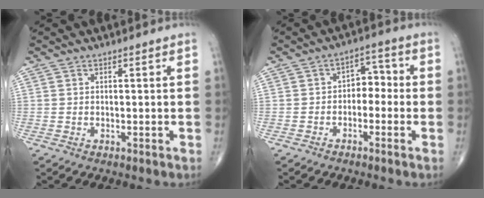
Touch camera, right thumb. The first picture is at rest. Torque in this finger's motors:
{"motor_torque": [0.01, -0.43, 0.44, 0.03, -0.02]}